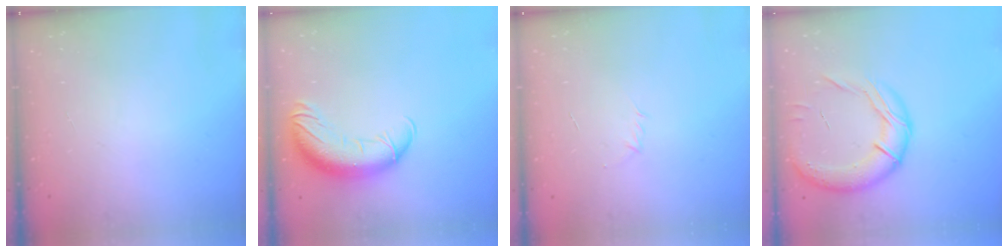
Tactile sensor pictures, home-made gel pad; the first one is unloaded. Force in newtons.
{"total": 14.8, "press": 14.3, "slide": 3.6}
{"total": 2.9, "press": 2.8, "slide": 0.8}
{"total": 17.8, "press": 17.6, "slide": 2.9}